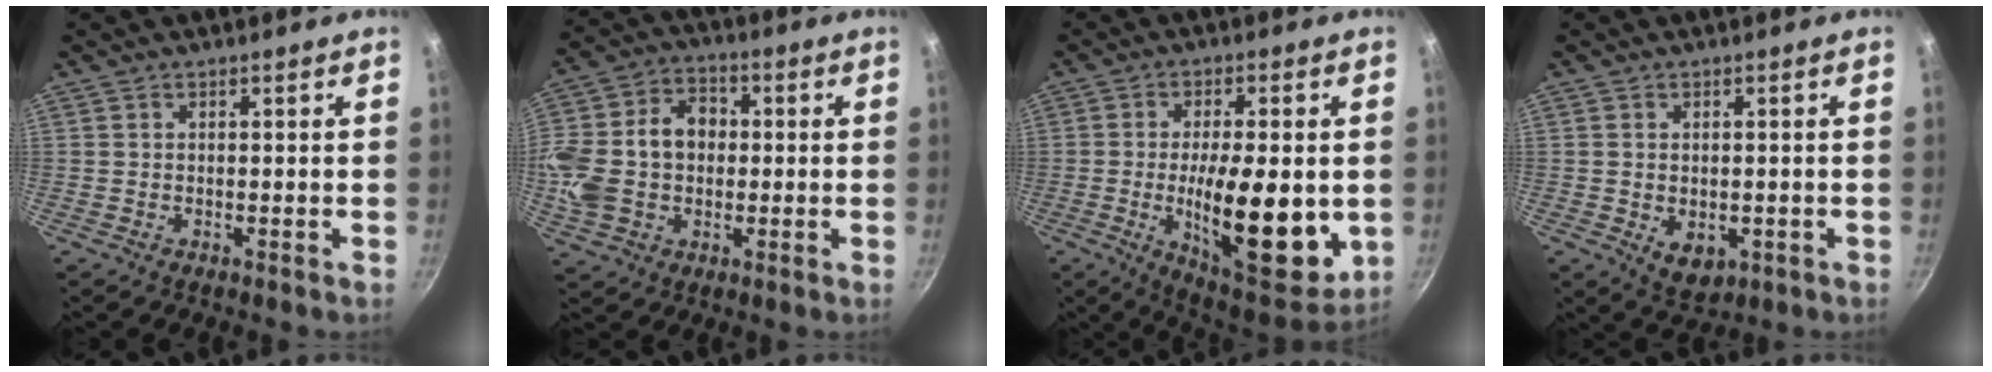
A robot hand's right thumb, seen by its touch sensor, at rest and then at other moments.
{"total": 17.1, "force": [0.1, 12.8, 11.4], "torque": [-0.220, 0.035, -0.002]}
{"total": 19.9, "force": [-2.4, 7.5, 18.2], "torque": [-0.253, -0.013, -0.031]}
{"total": 5.3, "force": [-1.0, 3.7, 3.7], "torque": [-0.047, -0.007, -0.005]}